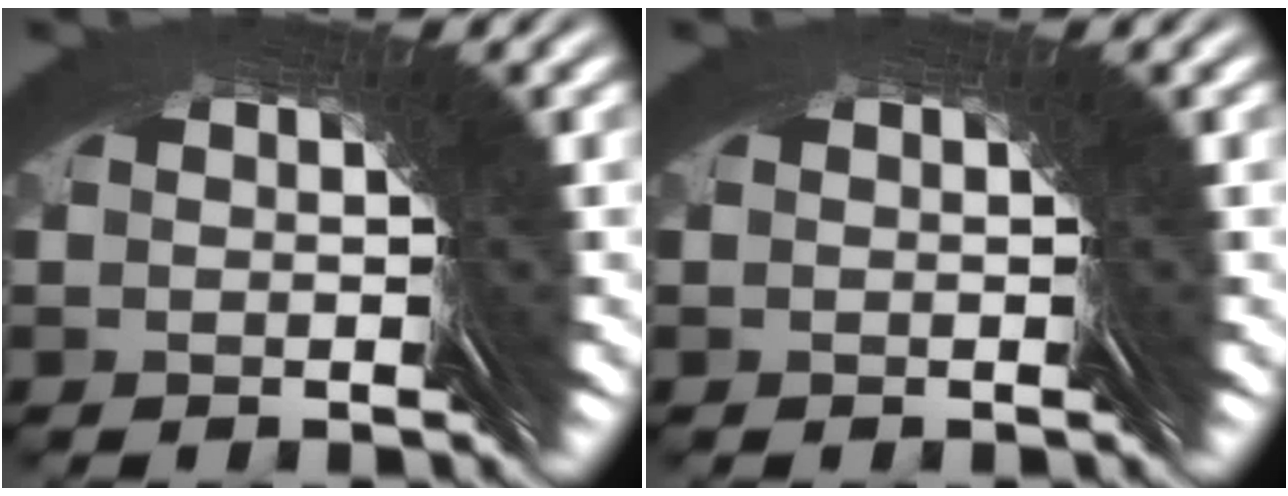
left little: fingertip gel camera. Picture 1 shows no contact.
{"total": 0.0}